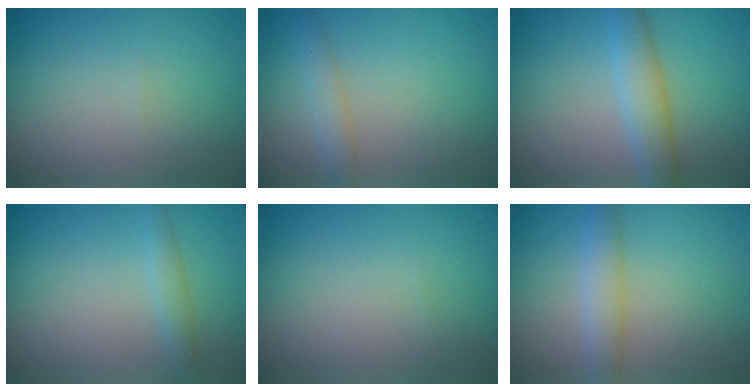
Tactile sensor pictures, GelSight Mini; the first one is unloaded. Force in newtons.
{"total": 1.8, "press": 1.8, "slide": 0.1}
{"total": 3.5, "press": 3.5, "slide": 0.1}
{"total": 1.3, "press": 1.3, "slide": 0.1}
{"total": 0.0}
{"total": 2.6, "press": 2.6, "slide": 0.1}